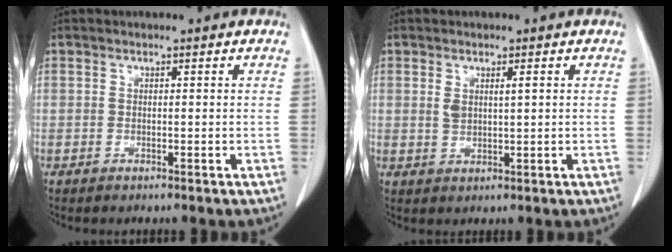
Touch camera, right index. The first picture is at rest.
{"total": 2.5, "force": [0.8, 0.7, 2.2], "torque": [-0.046, 0.006, 0.020]}